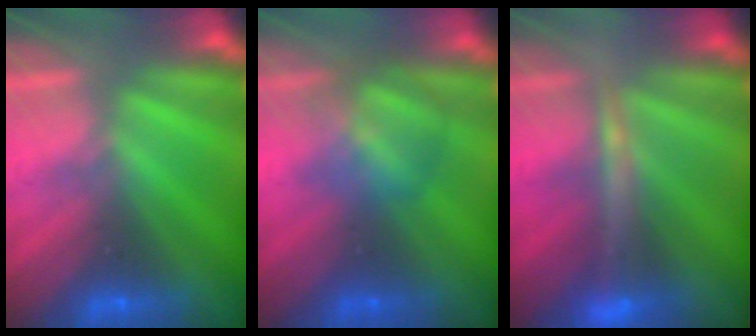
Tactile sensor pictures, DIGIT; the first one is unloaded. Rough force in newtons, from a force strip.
{"total": 3.0}
{"total": 5.0}